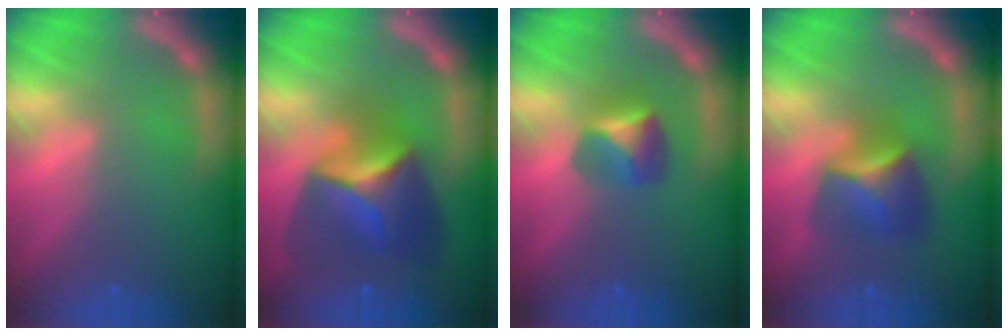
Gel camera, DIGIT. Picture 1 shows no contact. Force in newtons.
{"total": 7.4}
{"total": 2.9}
{"total": 4.4}